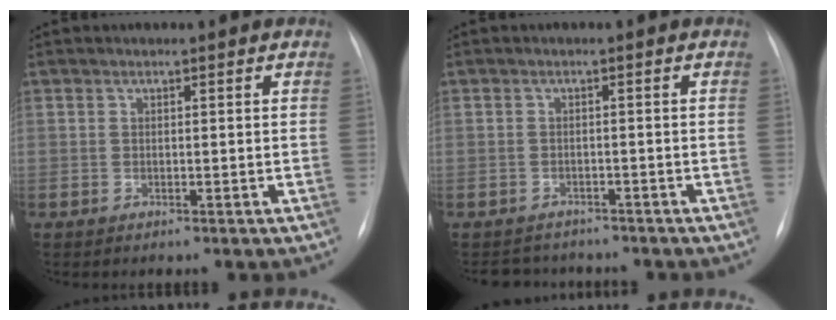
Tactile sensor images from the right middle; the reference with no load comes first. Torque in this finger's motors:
{"motor_torque": [-0.46, -0.08, 0.01, -0.01]}